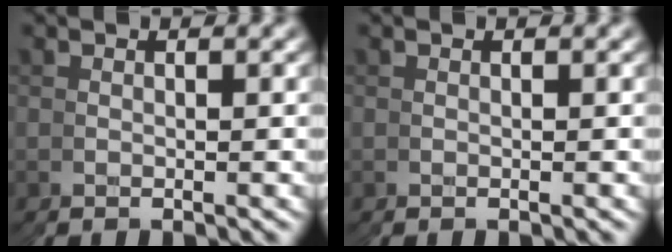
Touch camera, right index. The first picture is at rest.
{"total": 0.0}